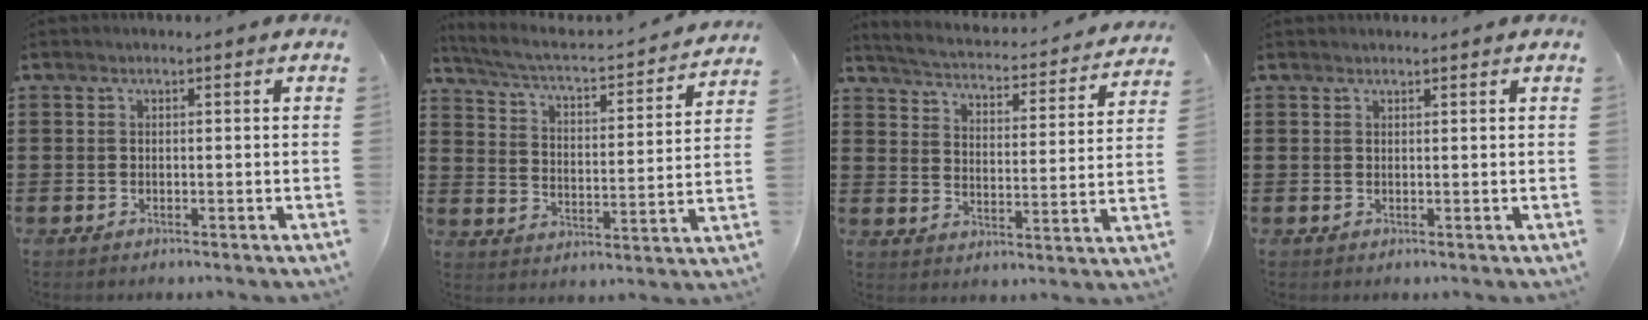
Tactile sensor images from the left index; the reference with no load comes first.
{"total": 3.2, "force": [2.9, 0.2, 1.5], "torque": [-0.048, -0.032, 0.037]}
{"total": 2.7, "force": [2.6, -0.1, 0.3], "torque": [-0.026, -0.031, 0.034]}
{"total": 0.8, "force": [0.8, 0.1, 0.1], "torque": [-0.003, 0.000, 0.016]}